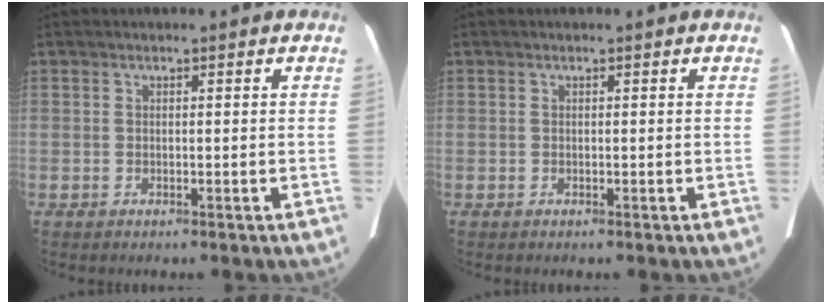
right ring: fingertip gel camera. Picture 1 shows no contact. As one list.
[{"total": 0.0}]